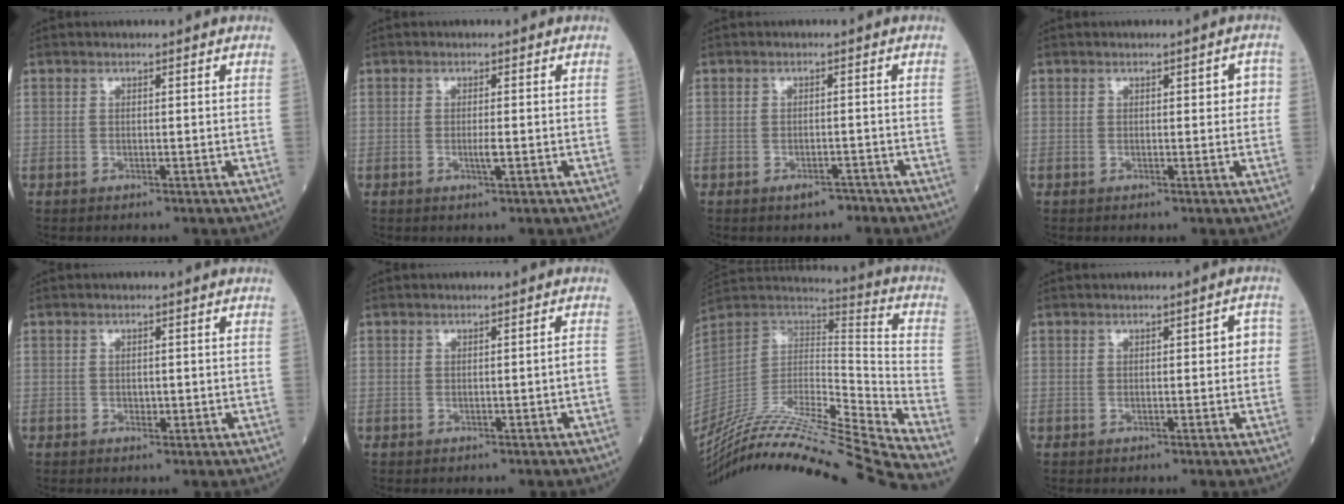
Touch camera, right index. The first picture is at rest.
{"total": 1.3, "force": [-0.4, 0.0, 1.3], "torque": [-0.024, -0.002, -0.008]}
{"total": 1.8, "force": [-1.4, 0.7, 0.8], "torque": [-0.011, 0.001, -0.018]}
{"total": 2.4, "force": [0.4, 1.1, 2.1], "torque": [-0.017, 0.012, 0.004]}
{"total": 0.7, "force": [-0.2, 0.5, 0.4], "torque": [-0.005, 0.001, -0.004]}
{"total": 1.0, "force": [-0.5, -0.1, 0.8], "torque": [-0.011, -0.001, -0.005]}
{"total": 30.5, "force": [-27.2, -2.1, 13.6], "torque": [-0.221, -0.044, -0.446]}
{"total": 2.5, "force": [0.2, 1.0, 2.3], "torque": [-0.020, 0.013, 0.001]}